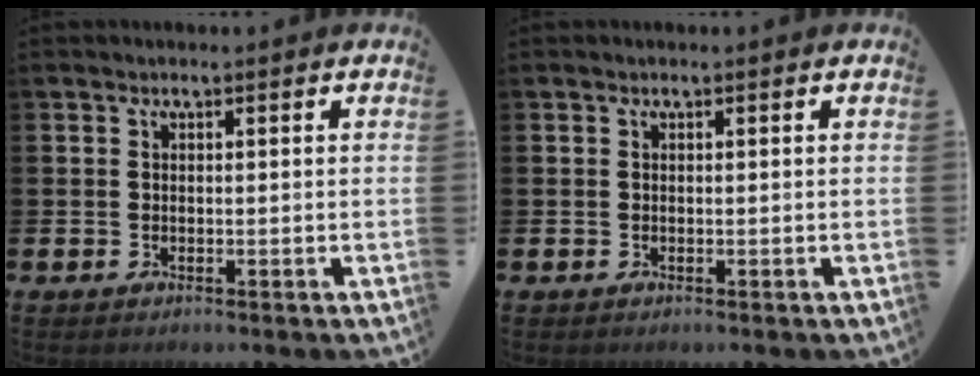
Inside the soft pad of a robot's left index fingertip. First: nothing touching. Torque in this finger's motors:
{"motor_torque": [0.00, 0.00, 0.00, 0.00]}